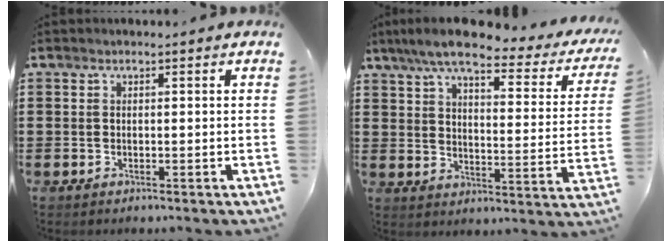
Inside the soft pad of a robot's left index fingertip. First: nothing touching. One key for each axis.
{"total": 8.2, "fx": 6.5, "fy": 0.9, "fz": 5.0, "tx": -0.114, "ty": -0.034, "tz": 0.109}